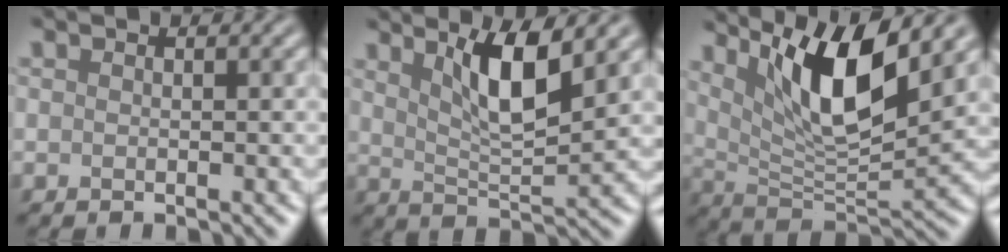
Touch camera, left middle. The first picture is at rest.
{"total": 5.2, "force": [2.7, 1.0, 4.4], "torque": [-0.077, -0.004, 0.049]}
{"total": 8.6, "force": [4.4, 2.1, 7.1], "torque": [-0.117, -0.014, 0.085]}